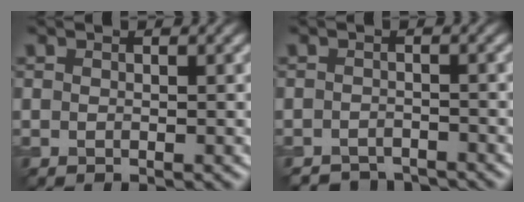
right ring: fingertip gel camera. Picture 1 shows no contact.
{"total": 2.6, "force": [-2.5, 0.6, 0.0], "torque": [0.008, 0.001, -0.043]}